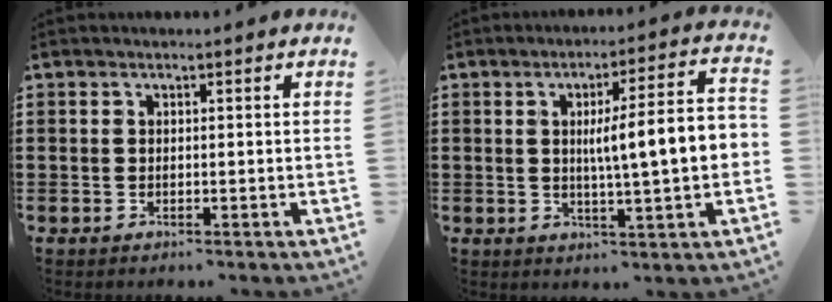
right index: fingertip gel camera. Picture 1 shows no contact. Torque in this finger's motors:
{"motor_torque": [1.68, -0.46, 1.06, 0.21]}